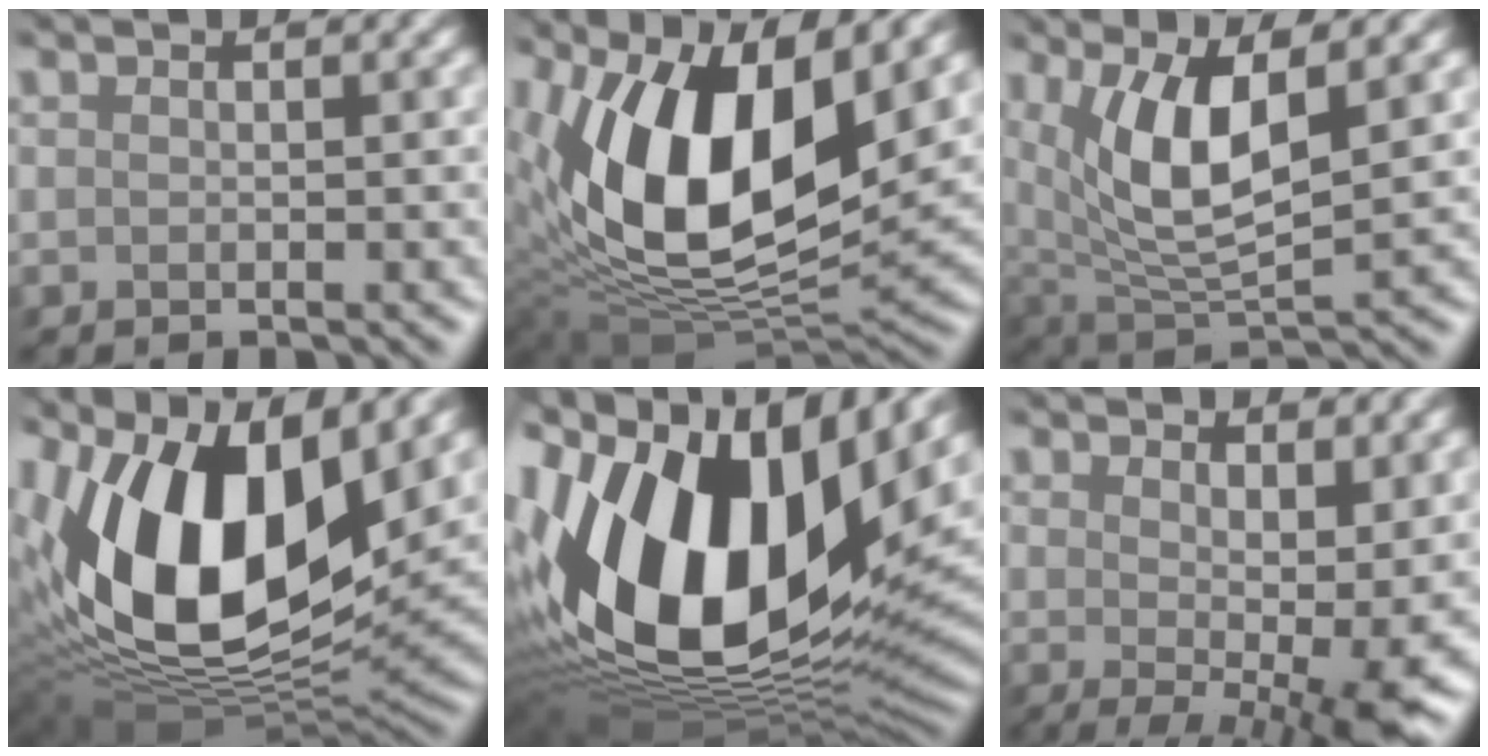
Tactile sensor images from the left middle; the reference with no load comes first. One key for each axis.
{"total": 13.5, "fx": 4.8, "fy": 6.5, "fz": 10.8, "tx": -0.205, "ty": -0.001, "tz": 0.082}
{"total": 7.4, "fx": 2.5, "fy": 2.8, "fz": 6.4, "tx": -0.139, "ty": -0.010, "tz": 0.048}
{"total": 15.7, "fx": 4.7, "fy": 8.7, "fz": 12.2, "tx": -0.231, "ty": 0.001, "tz": 0.073}
{"total": 19.2, "fx": 3.1, "fy": 10.5, "fz": 15.7, "tx": -0.324, "ty": -0.001, "tz": 0.048}
{"total": 8.1, "fx": 0.8, "fy": 3.1, "fz": 7.5, "tx": -0.105, "ty": -0.017, "tz": 0.018}